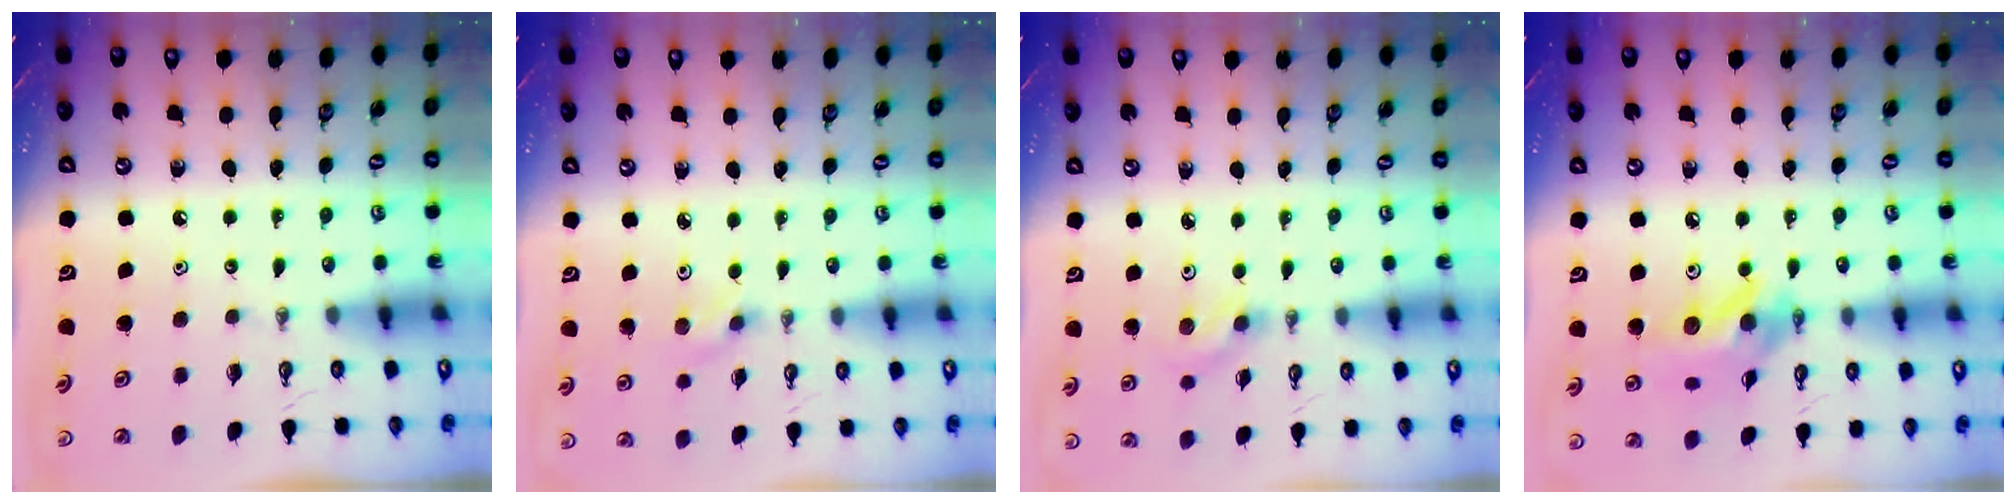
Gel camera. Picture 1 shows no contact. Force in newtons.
{"total": 2.9, "press": 2.6, "slide": 1.4}
{"total": 4.5, "press": 4.1, "slide": 2.0}
{"total": 13.2, "press": 12.8, "slide": 3.0}